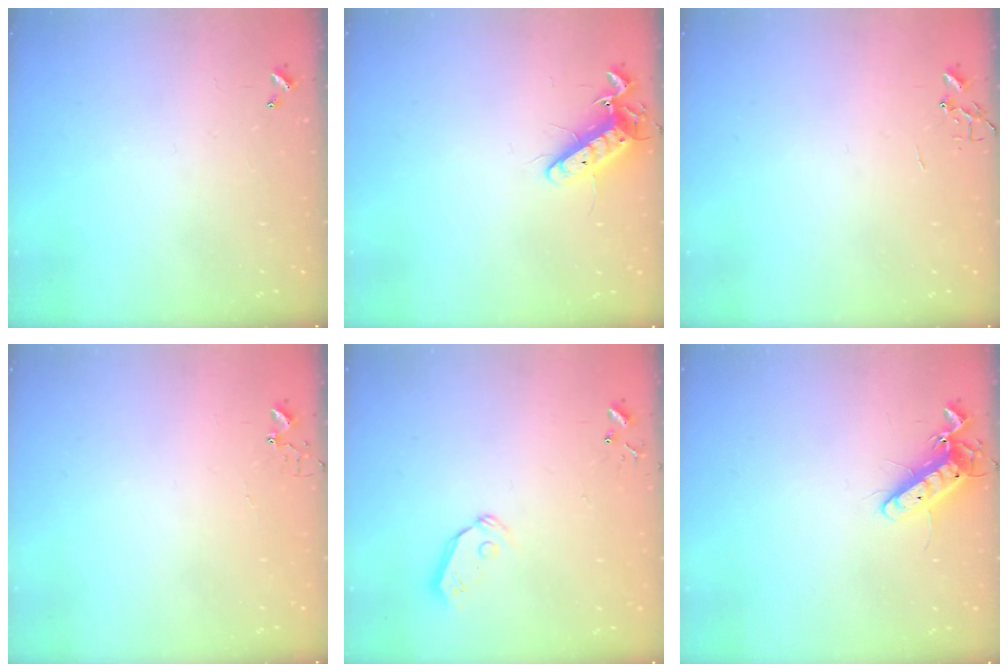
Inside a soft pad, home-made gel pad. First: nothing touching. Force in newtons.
{"total": 11.3, "press": 11.2, "slide": 0.9}
{"total": 0.0}
{"total": 2.9, "press": 2.9, "slide": 0.4}
{"total": 7.3, "press": 7.2, "slide": 0.8}
{"total": 12.2, "press": 12.1, "slide": 1.0}